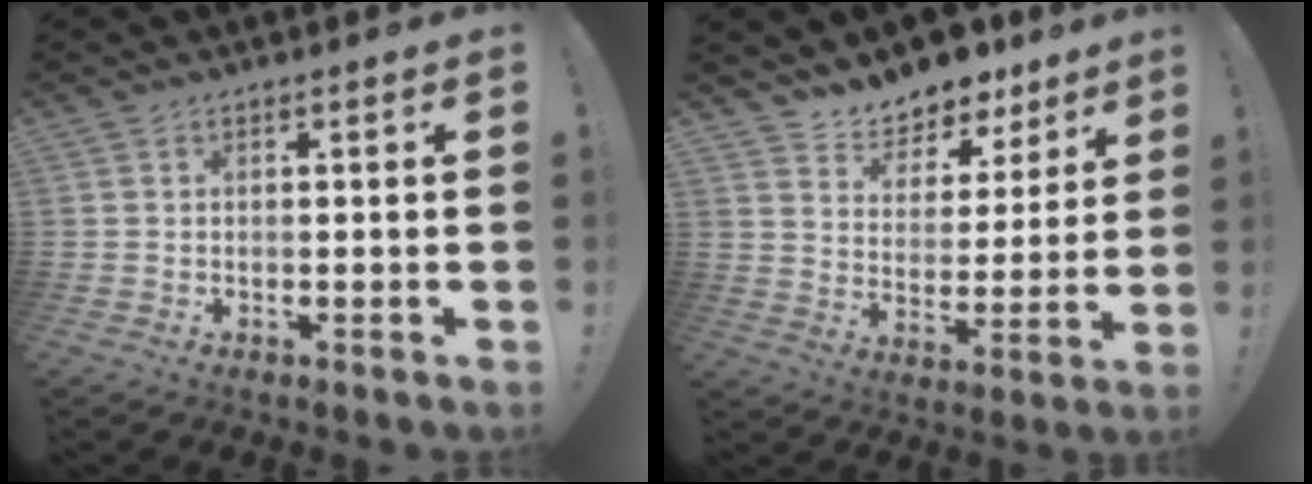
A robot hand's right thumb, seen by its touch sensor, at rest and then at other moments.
{"total": 8.6, "force": [7.9, 3.3, 0.3], "torque": [-0.014, -0.081, 0.147]}